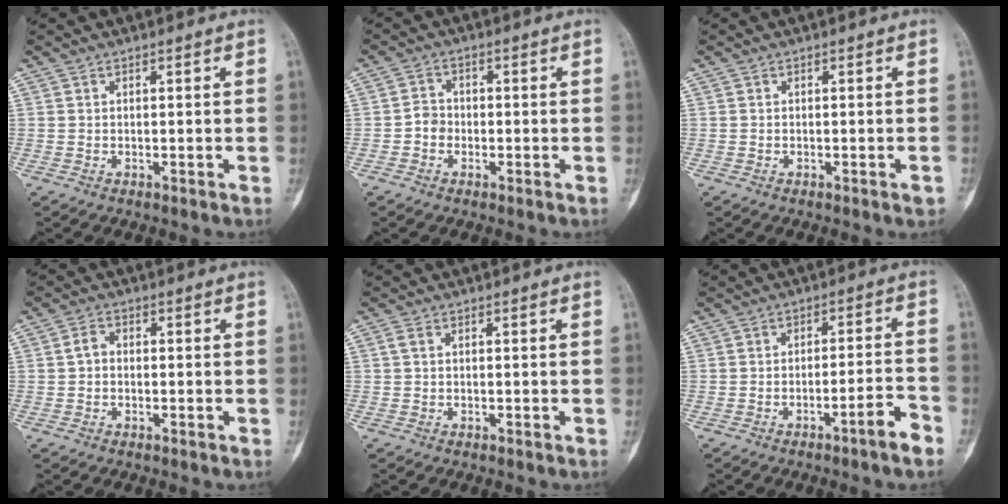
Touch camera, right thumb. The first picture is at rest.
{"total": 3.3, "force": [-1.0, 2.8, 1.4], "torque": [-0.008, 0.012, -0.025]}
{"total": 1.0, "force": [-0.6, 0.3, 0.8], "torque": [-0.007, 0.002, -0.007]}
{"total": 2.2, "force": [-0.4, 1.7, 1.4], "torque": [-0.018, 0.010, -0.014]}
{"total": 1.0, "force": [0.0, 0.6, 0.8], "torque": [-0.014, 0.002, -0.004]}
{"total": 5.8, "force": [-3.8, 0.3, 4.4], "torque": [-0.066, 0.037, -0.056]}